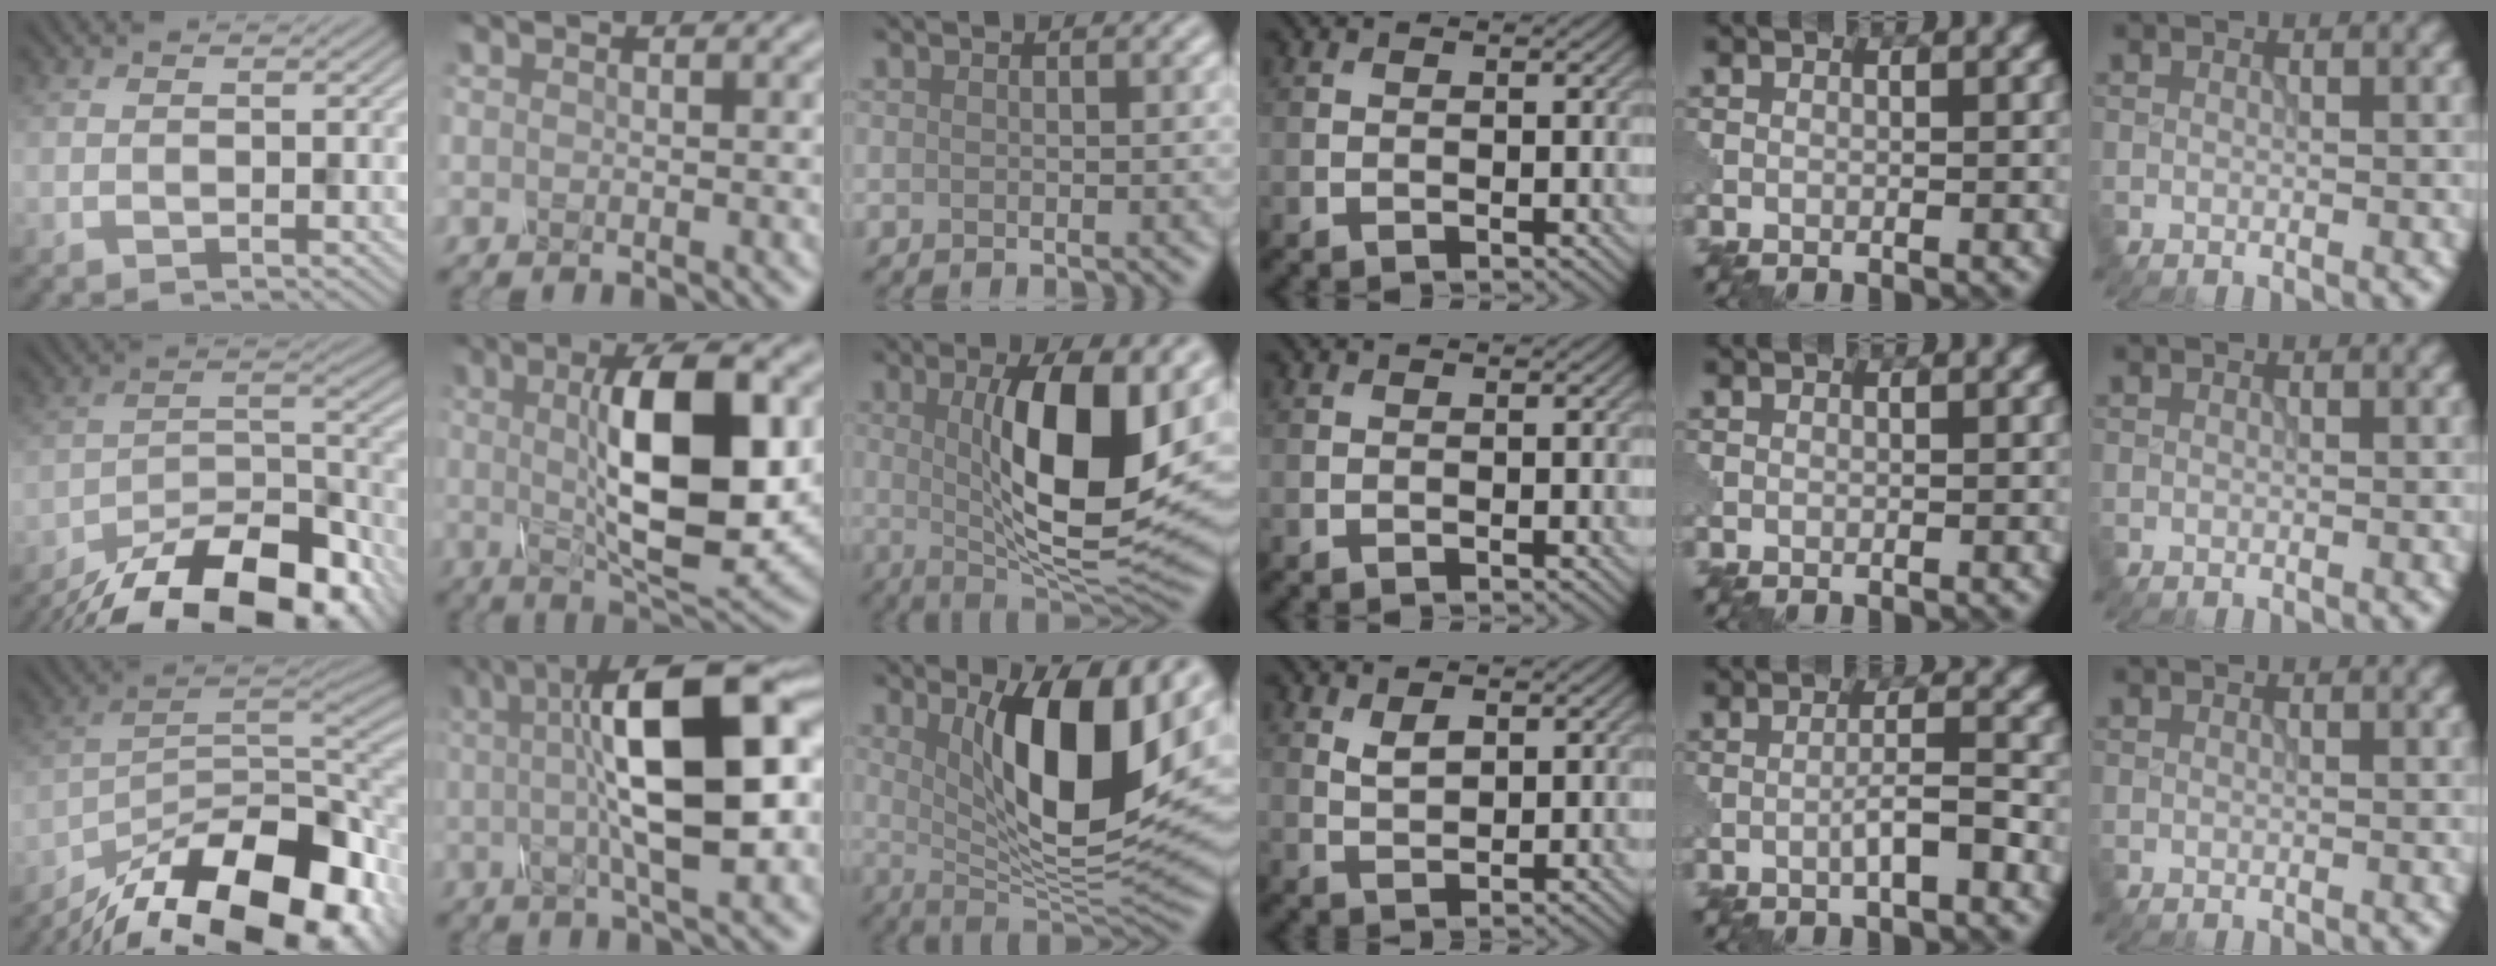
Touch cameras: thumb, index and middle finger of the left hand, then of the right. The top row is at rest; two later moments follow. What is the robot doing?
{"motion": "assemble", "object": "glue stick"}